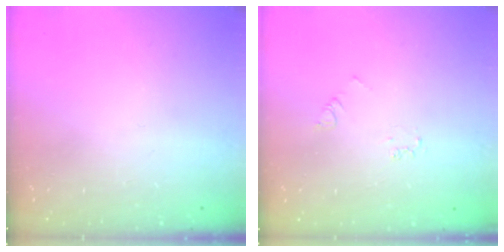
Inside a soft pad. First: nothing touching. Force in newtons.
{"total": 2.3, "press": 2.3, "slide": 0.4}